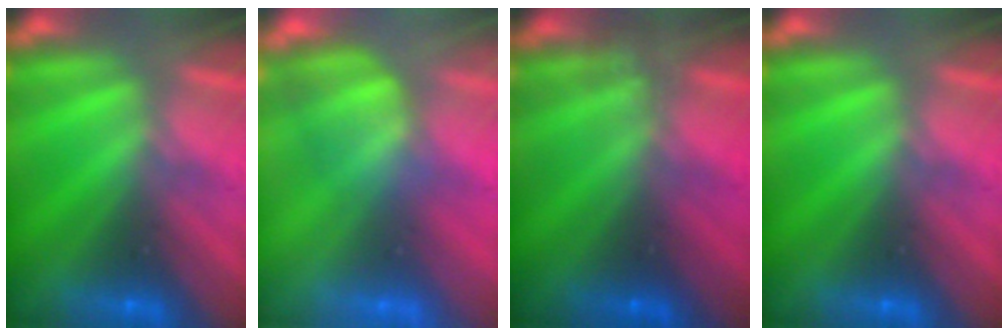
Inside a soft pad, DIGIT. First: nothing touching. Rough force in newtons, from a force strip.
{"total": 3.2}
{"total": 1.2}
{"total": 0.0}